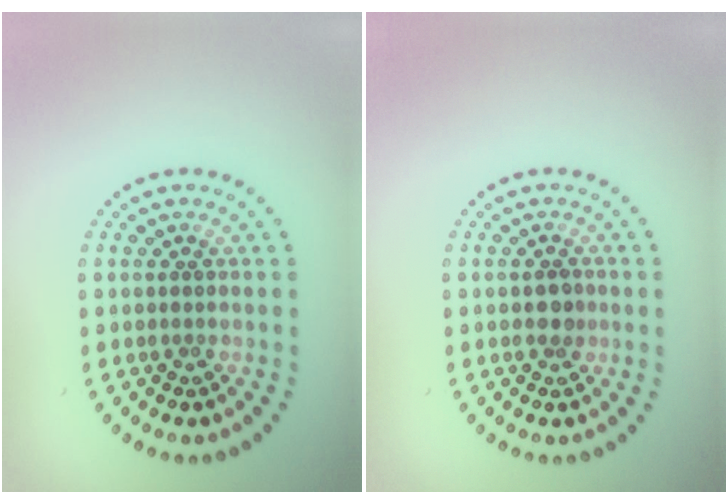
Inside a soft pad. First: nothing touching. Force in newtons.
{"total": 1.3, "press": 1.3, "slide": 0.3}